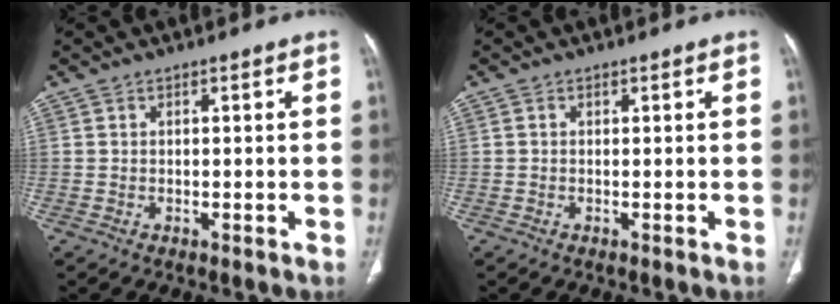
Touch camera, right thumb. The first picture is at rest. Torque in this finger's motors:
{"motor_torque": [0.30, 0.55, 0.49, -0.06, -0.01]}